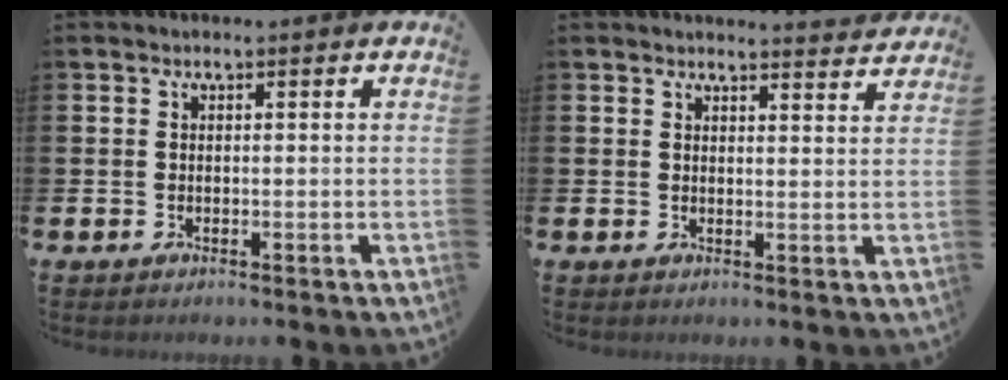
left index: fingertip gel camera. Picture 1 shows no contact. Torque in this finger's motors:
{"motor_torque": [0.76, -0.78, 0.03, -0.02]}